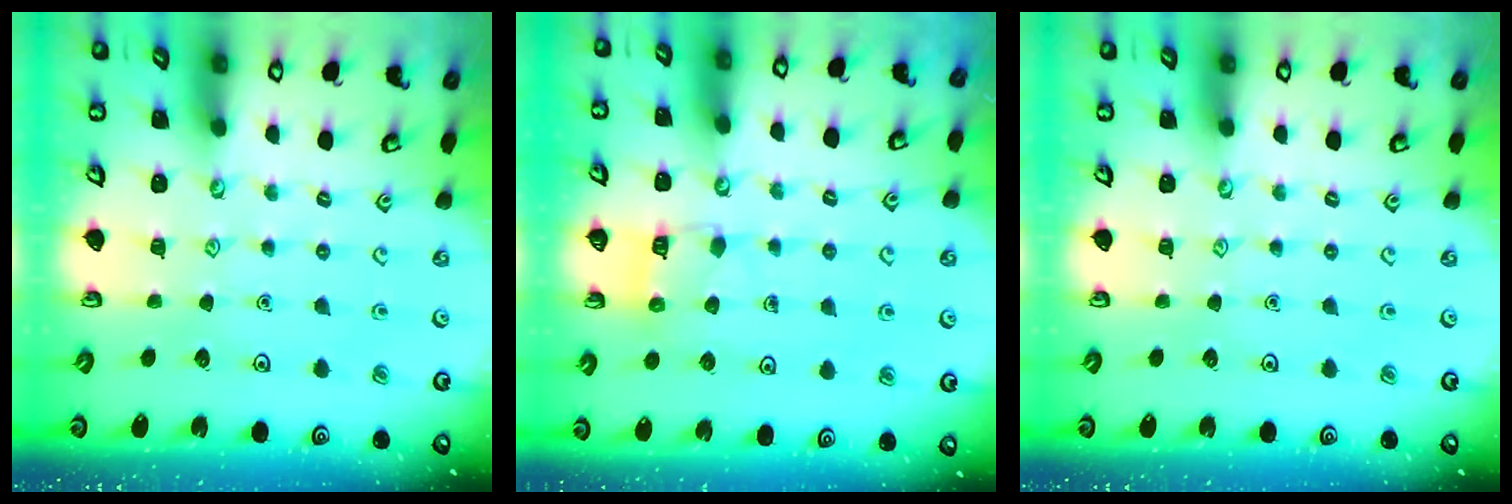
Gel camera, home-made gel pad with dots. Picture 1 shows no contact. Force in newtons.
{"total": 6.3, "press": 6.3, "slide": 0.5}
{"total": 0.0}